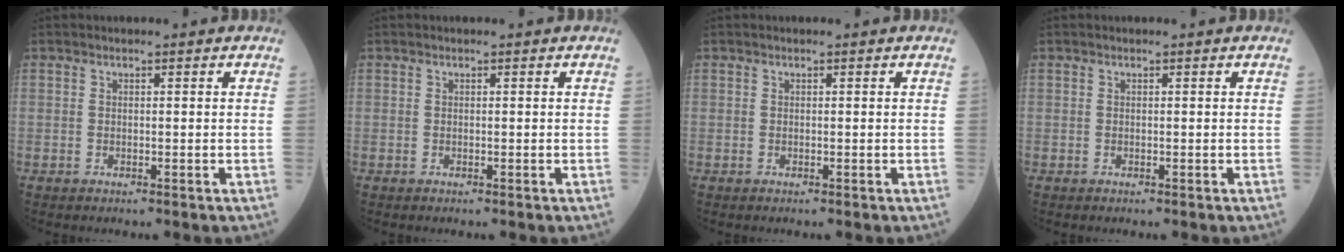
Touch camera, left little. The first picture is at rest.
{"total": 0.0}
{"total": 0.0}
{"total": 0.0}